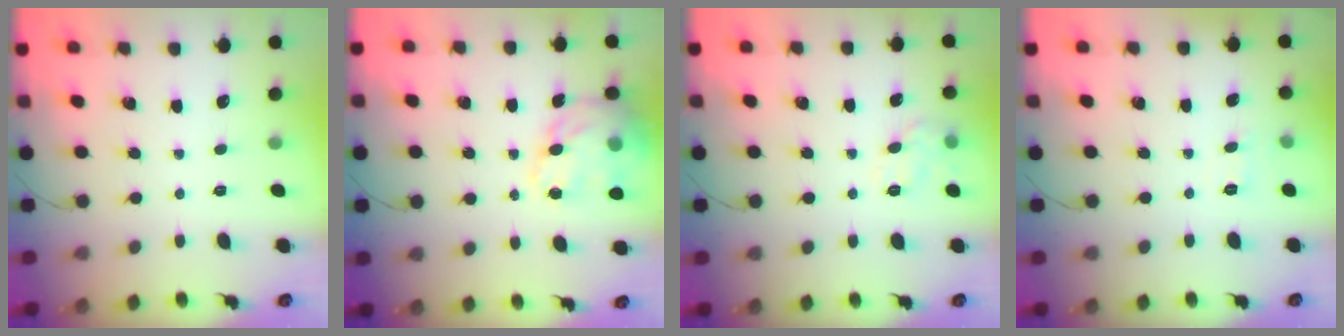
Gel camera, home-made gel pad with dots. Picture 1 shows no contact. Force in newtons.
{"total": 21.3, "press": 20.8, "slide": 4.4}
{"total": 8.3, "press": 8.2, "slide": 0.6}
{"total": 4.2, "press": 4.0, "slide": 1.2}